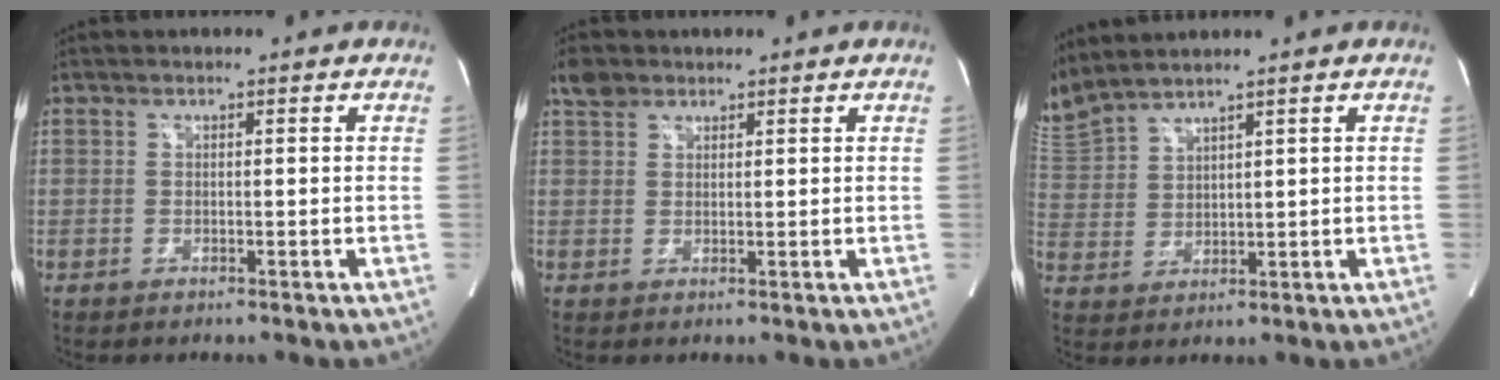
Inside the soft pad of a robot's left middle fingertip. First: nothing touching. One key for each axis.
{"total": 2.8, "fx": 2.0, "fy": 1.7, "fz": 0.7, "tx": -0.017, "ty": 0.014, "tz": 0.039}
{"total": 8.7, "fx": 8.0, "fy": 0.5, "fz": 3.2, "tx": -0.096, "ty": 0.013, "tz": 0.178}